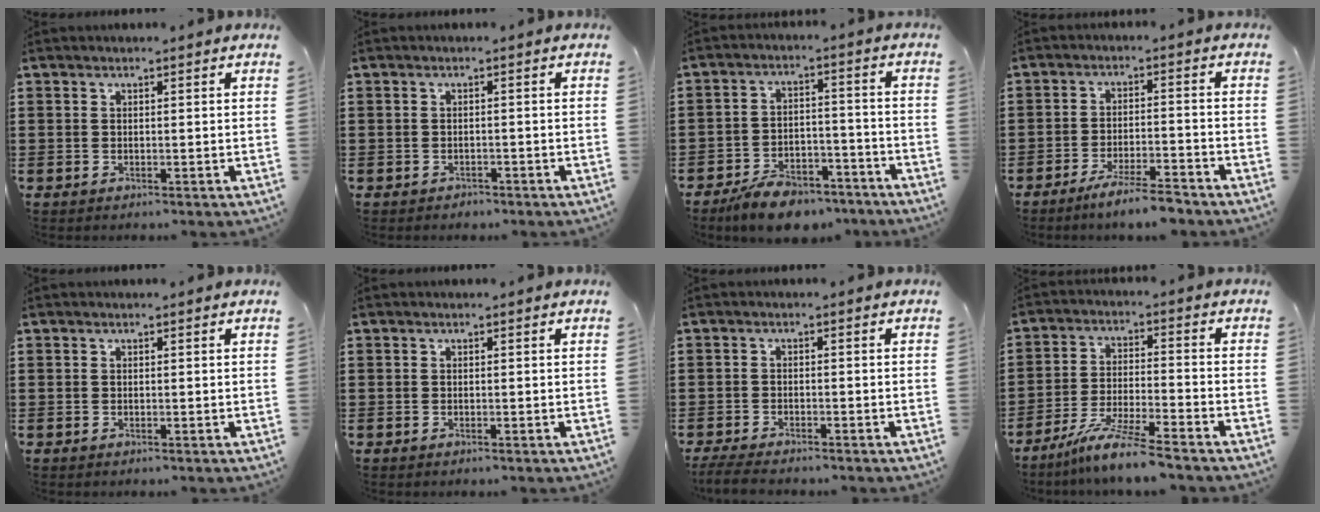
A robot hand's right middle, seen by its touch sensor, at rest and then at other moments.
{"total": 0.9, "force": [-0.9, 0.2, -0.1], "torque": [-0.003, 0.000, -0.020]}
{"total": 7.1, "force": [-6.4, 2.1, 2.3], "torque": [-0.042, 0.018, -0.122]}
{"total": 5.4, "force": [-4.8, -0.1, 2.5], "torque": [-0.046, -0.008, -0.088]}
{"total": 0.0}
{"total": 0.0}
{"total": 2.6, "force": [-2.5, 0.2, 0.8], "torque": [-0.030, -0.006, -0.056]}
{"total": 8.2, "force": [-7.0, -0.4, 4.1], "torque": [-0.086, -0.014, -0.135]}